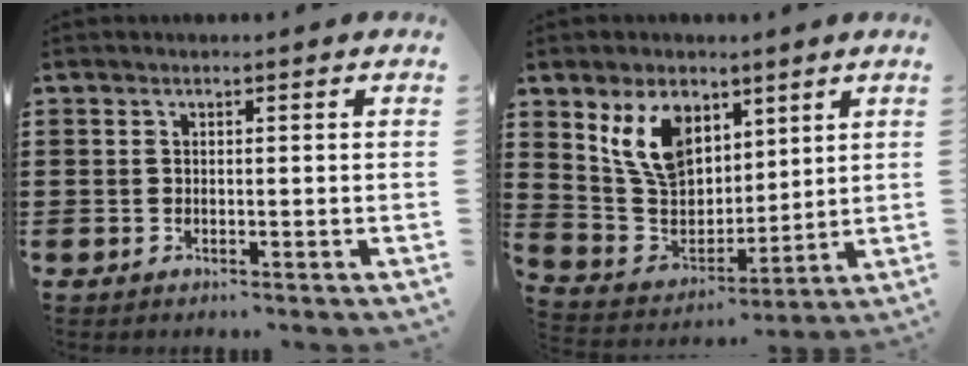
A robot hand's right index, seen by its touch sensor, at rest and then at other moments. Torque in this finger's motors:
{"motor_torque": [1.19, 0.95, 0.72, 0.21]}